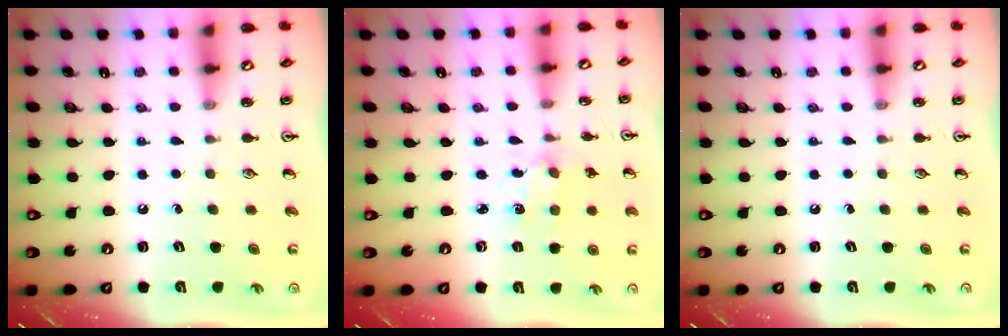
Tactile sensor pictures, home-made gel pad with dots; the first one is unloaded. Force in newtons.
{"total": 1.7, "press": 1.7, "slide": 0.3}
{"total": 0.0}